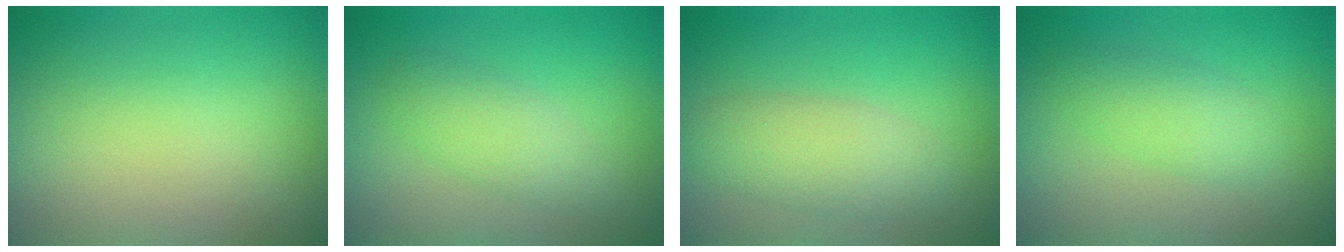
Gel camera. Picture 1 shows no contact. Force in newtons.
{"total": 2.5, "press": 2.5, "slide": 0.1}
{"total": 3.5, "press": 3.5, "slide": 0.1}
{"total": 2.6, "press": 2.6, "slide": 0.1}